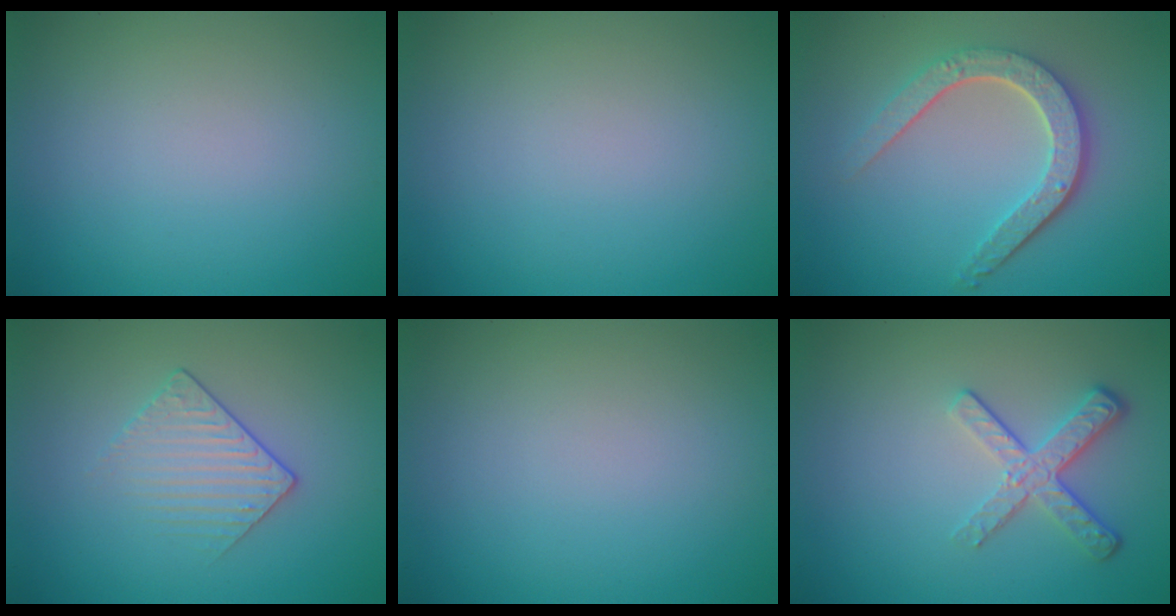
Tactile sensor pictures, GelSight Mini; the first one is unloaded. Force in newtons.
{"total": 0.0}
{"total": 4.7, "press": 3.6, "slide": 2.9}
{"total": 1.9, "press": 1.6, "slide": 1.0}
{"total": 0.0}
{"total": 3.4, "press": 2.6, "slide": 2.2}